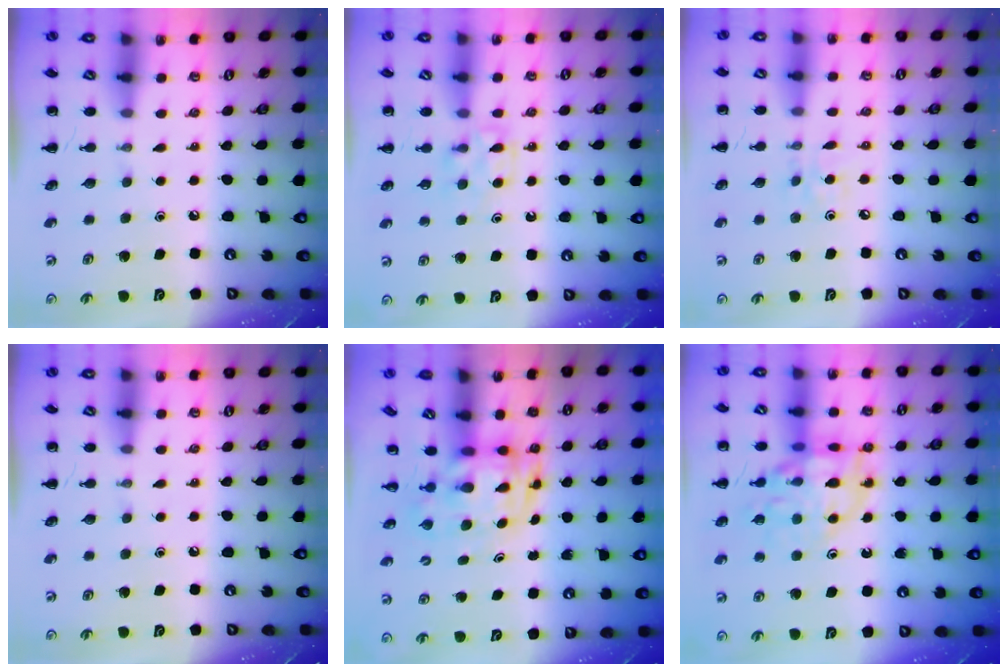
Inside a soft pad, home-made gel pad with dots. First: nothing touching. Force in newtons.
{"total": 6.3, "press": 6.1, "slide": 1.6}
{"total": 2.1, "press": 2.1, "slide": 0.6}
{"total": 0.0}
{"total": 3.2, "press": 3.1, "slide": 0.6}
{"total": 14.8, "press": 14.6, "slide": 2.0}